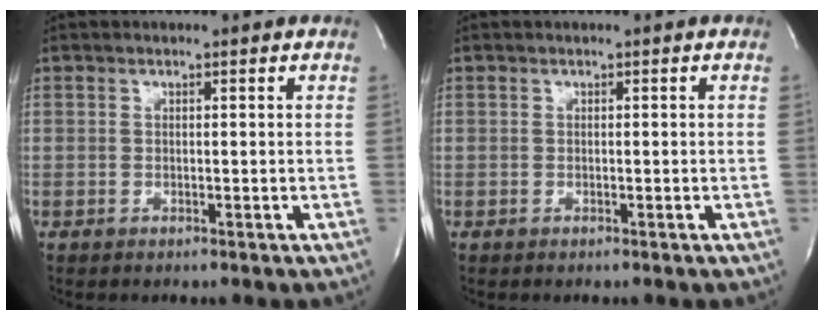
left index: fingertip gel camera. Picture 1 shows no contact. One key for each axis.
{"total": 0.0}